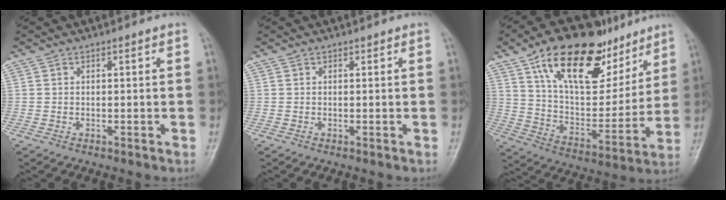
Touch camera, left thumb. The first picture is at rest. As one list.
[{"total": 0.0}, {"total": 25.1, "force": [14.8, 12.1, 16.3], "torque": [-0.217, -0.042, 0.254]}]